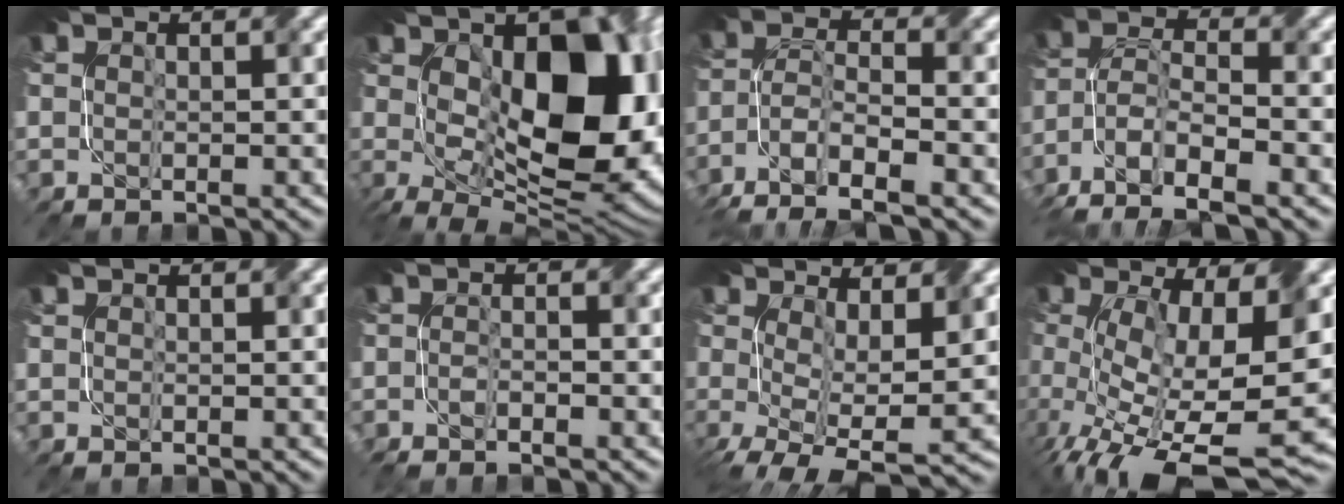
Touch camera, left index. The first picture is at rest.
{"total": 16.8, "force": [0.9, 8.8, 14.3], "torque": [-0.201, -0.018, 0.024]}
{"total": 6.9, "force": [-4.6, 2.2, 4.7], "torque": [-0.094, -0.003, -0.092]}
{"total": 7.7, "force": [-5.2, 2.6, 5.1], "torque": [-0.102, -0.005, -0.101]}
{"total": 0.0}
{"total": 1.8, "force": [-1.3, 0.3, 1.2], "torque": [-0.025, -0.005, -0.026]}
{"total": 7.2, "force": [-0.2, 3.2, 6.5], "torque": [-0.133, -0.022, 0.002]}
{"total": 13.3, "force": [-2.5, 5.0, 12.1], "torque": [-0.216, -0.033, -0.029]}